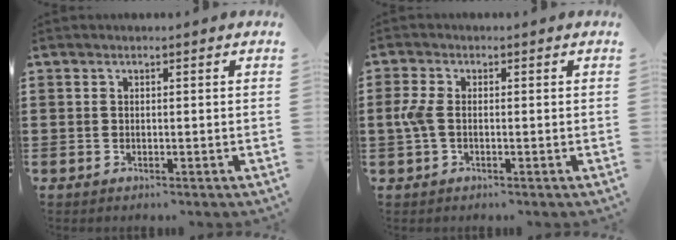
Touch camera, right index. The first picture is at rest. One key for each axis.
{"total": 3.2, "fx": -0.5, "fy": 1.6, "fz": 2.8, "tx": -0.079, "ty": -0.006, "tz": -0.017}